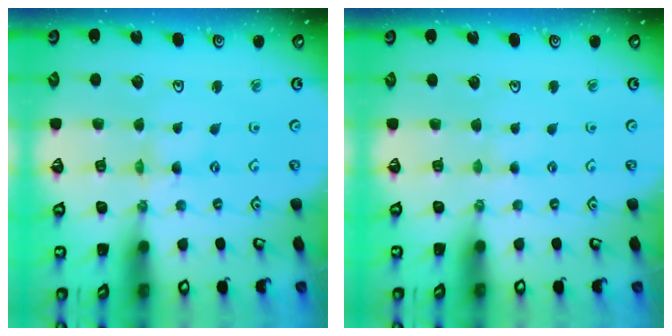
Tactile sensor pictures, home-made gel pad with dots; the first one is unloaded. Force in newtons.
{"total": 1.9, "press": 1.9, "slide": 0.4}